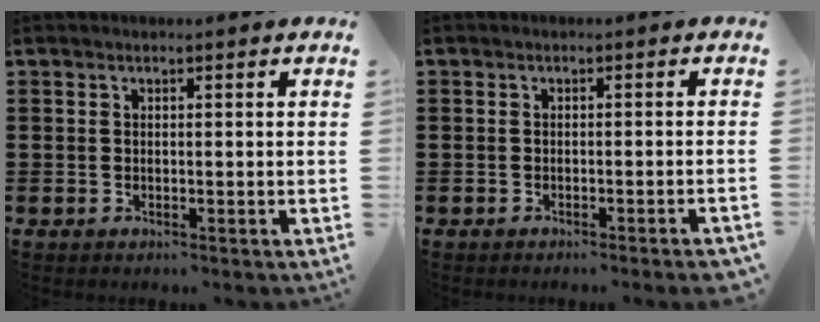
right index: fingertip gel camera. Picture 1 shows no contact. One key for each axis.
{"total": 1.3, "fx": -1.1, "fy": -0.1, "fz": 0.7, "tx": -0.013, "ty": -0.003, "tz": -0.019}